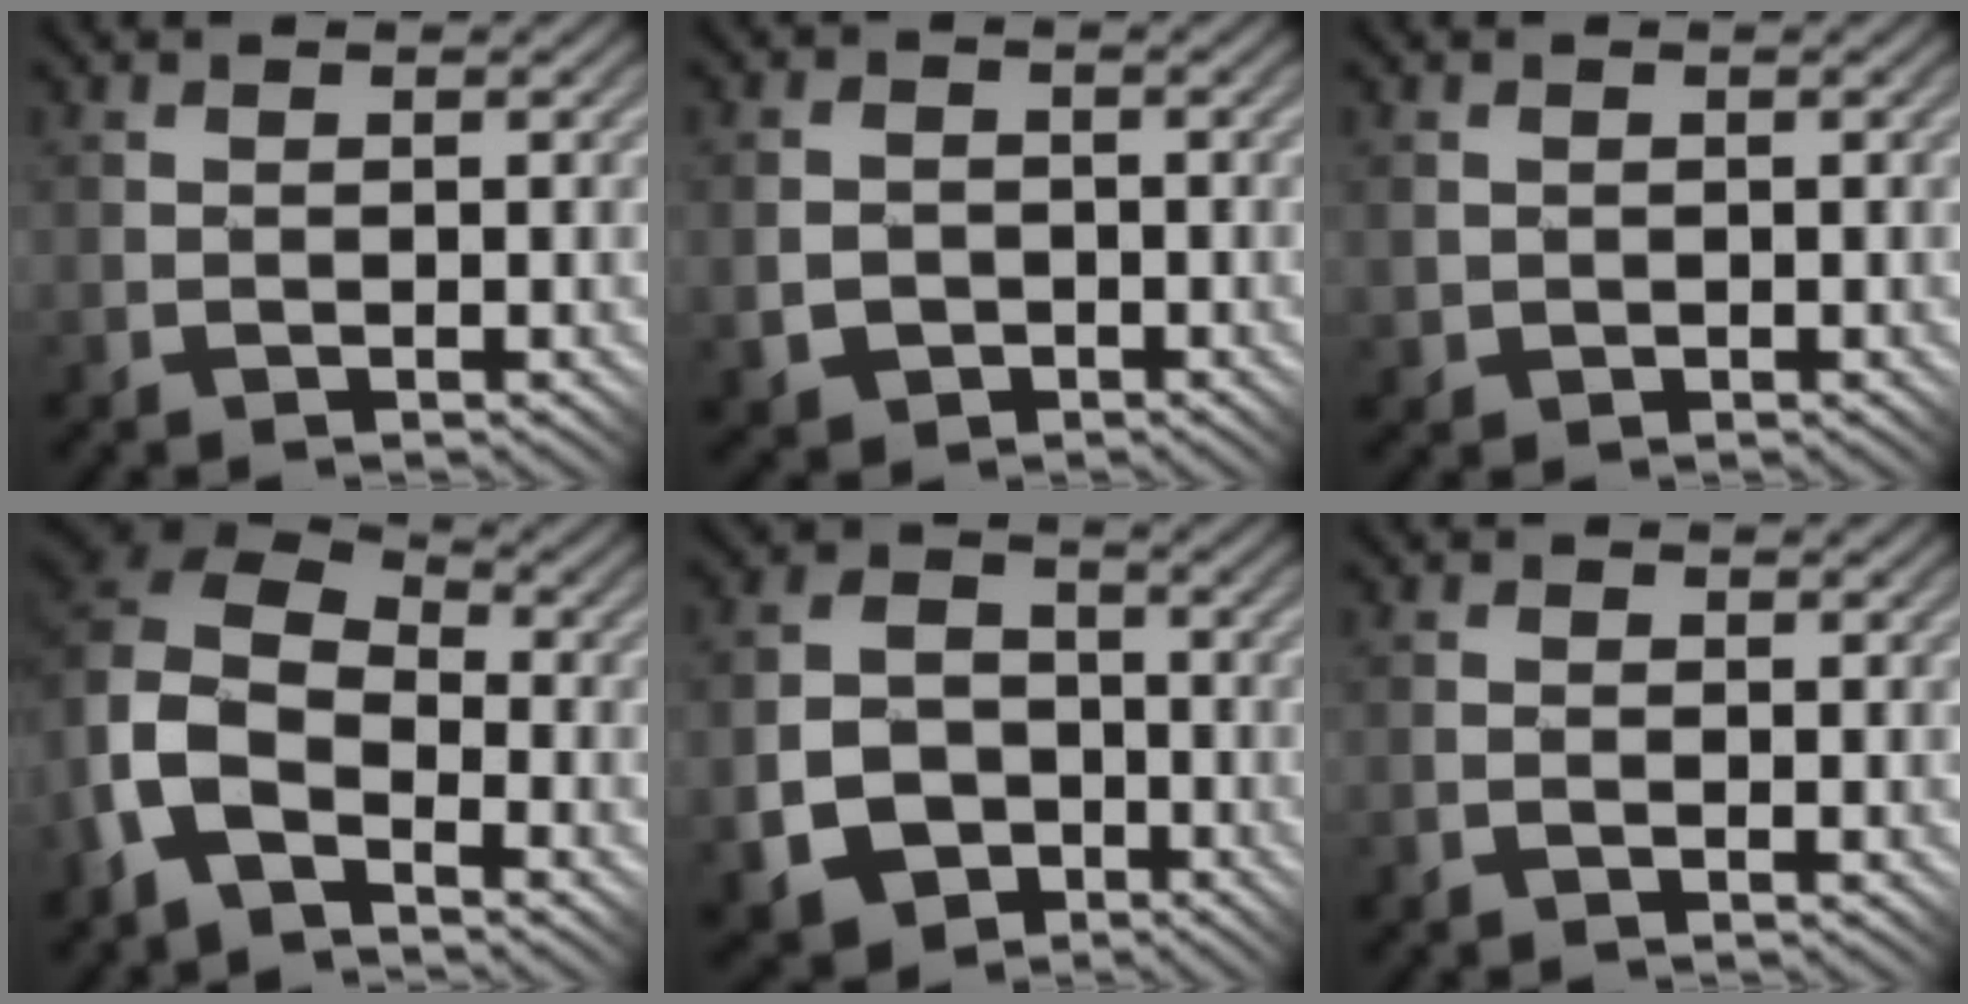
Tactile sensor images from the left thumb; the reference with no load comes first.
{"total": 3.4, "force": [-0.9, 3.1, 1.1], "torque": [-0.026, -0.008, -0.026]}
{"total": 1.5, "force": [0.4, 1.4, 0.2], "torque": [-0.011, -0.006, 0.008]}
{"total": 11.0, "force": [-4.2, 7.3, 7.1], "torque": [-0.172, -0.025, -0.078]}
{"total": 8.3, "force": [-3.6, 6.6, 3.6], "torque": [-0.087, -0.030, -0.082]}
{"total": 0.7, "force": [-0.3, 0.6, 0.2], "torque": [0.007, 0.002, -0.010]}